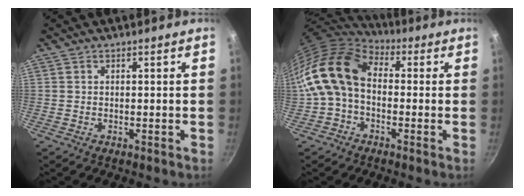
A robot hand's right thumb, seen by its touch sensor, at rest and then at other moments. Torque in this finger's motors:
{"motor_torque": [1.49, 2.57, 1.15, -1.06, 0.30]}